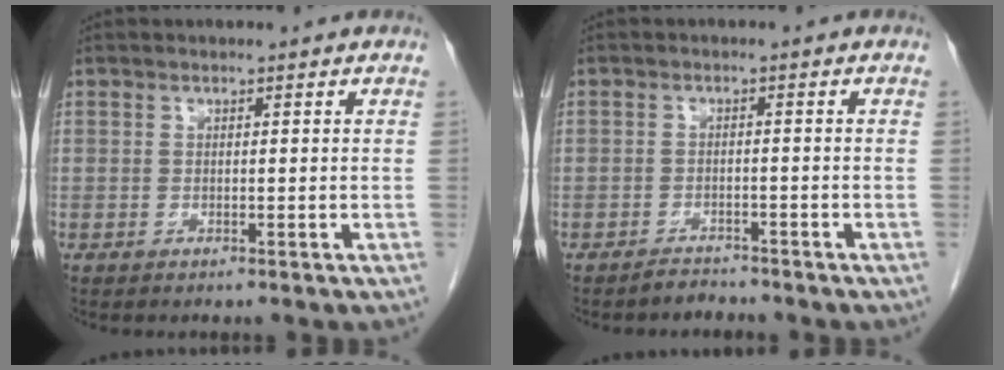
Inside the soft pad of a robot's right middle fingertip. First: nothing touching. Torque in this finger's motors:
{"motor_torque": [0.47, -0.26, -0.05, -0.01]}